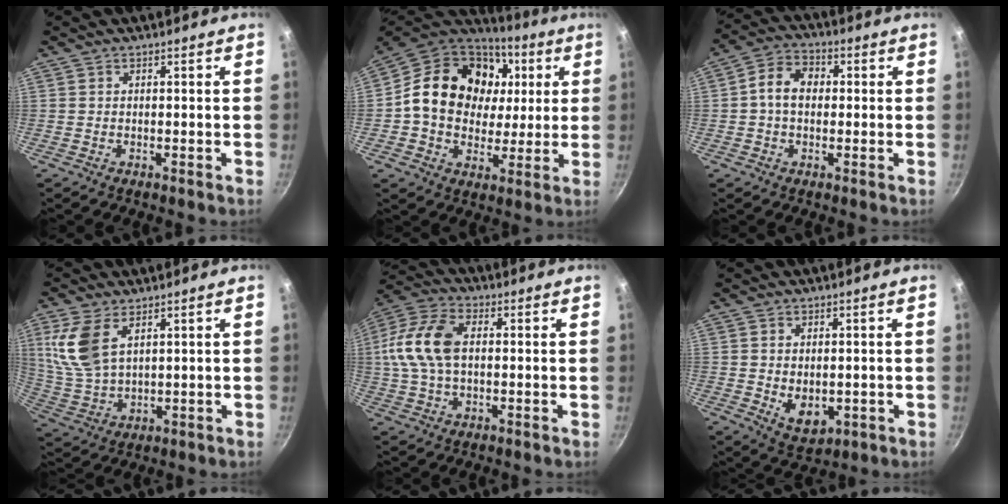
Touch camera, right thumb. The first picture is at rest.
{"total": 22.2, "force": [4.4, 17.5, 12.9], "torque": [-0.206, 0.016, 0.070]}
{"total": 7.3, "force": [0.4, 5.4, 4.9], "torque": [-0.067, 0.019, -0.008]}
{"total": 10.8, "force": [4.6, 5.8, 7.8], "torque": [-0.159, -0.019, 0.102]}
{"total": 13.8, "force": [1.2, 8.3, 10.9], "torque": [-0.212, 0.024, 0.008]}
{"total": 6.2, "force": [-0.3, 4.2, 4.6], "torque": [-0.064, -0.015, 0.007]}